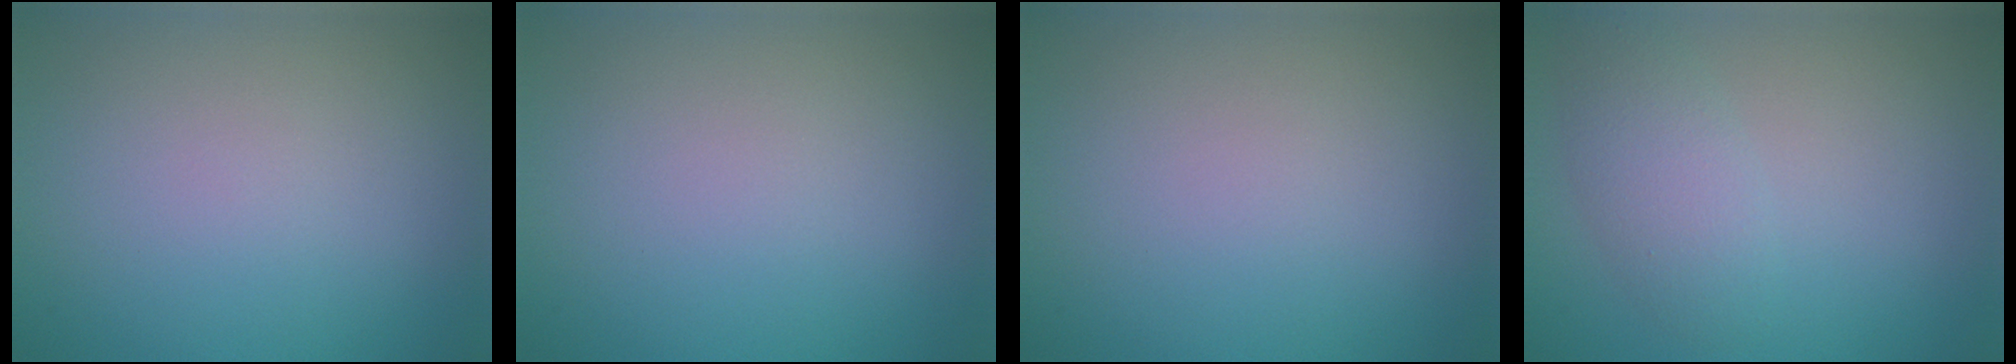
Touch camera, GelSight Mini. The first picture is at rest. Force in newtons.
{"total": 0.0}
{"total": 0.0}
{"total": 2.9, "press": 2.9, "slide": 0.2}